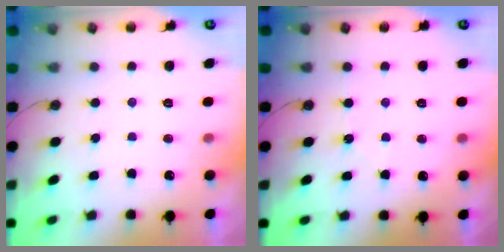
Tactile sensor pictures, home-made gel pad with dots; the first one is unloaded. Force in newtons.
{"total": 3.4, "press": 3.4, "slide": 0.6}